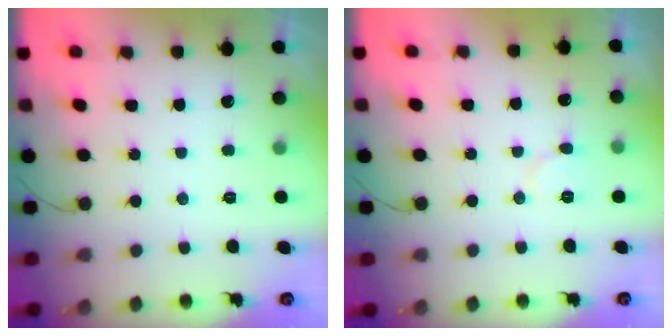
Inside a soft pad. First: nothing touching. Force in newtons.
{"total": 5.2, "press": 5.2, "slide": 0.5}